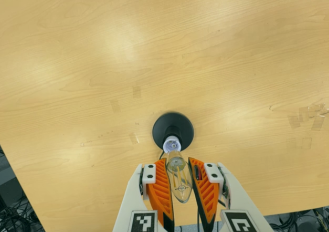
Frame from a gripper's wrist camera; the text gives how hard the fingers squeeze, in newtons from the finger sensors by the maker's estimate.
{"total": 19.9, "left": 21.7, "right": 18.0}